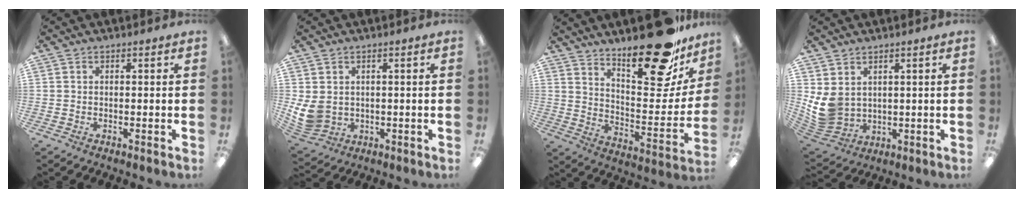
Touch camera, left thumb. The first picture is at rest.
{"total": 6.5, "force": [1.4, 5.4, 3.4], "torque": [-0.094, -0.006, 0.030]}
{"total": 23.5, "force": [18.4, 7.6, 12.5], "torque": [-0.167, -0.132, 0.303]}
{"total": 8.2, "force": [2.1, 6.6, 4.4], "torque": [-0.113, -0.020, 0.045]}